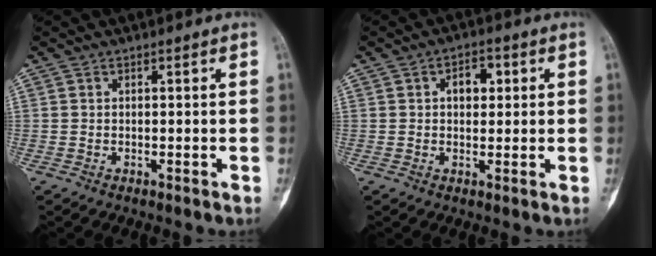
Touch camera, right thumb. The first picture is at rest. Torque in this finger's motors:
{"motor_torque": [0.18, 0.01, 0.44, 0.11, 0.00]}